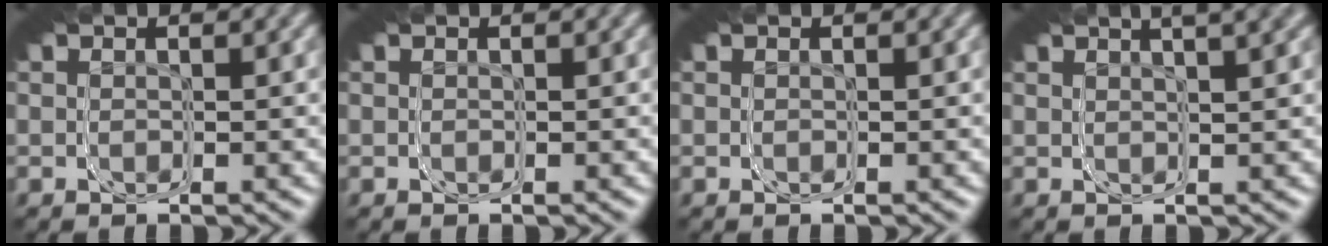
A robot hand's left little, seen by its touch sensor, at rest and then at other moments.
{"total": 0.0}
{"total": 0.0}
{"total": 1.8, "force": [1.6, -0.3, 0.7], "torque": [-0.021, 0.006, 0.025]}